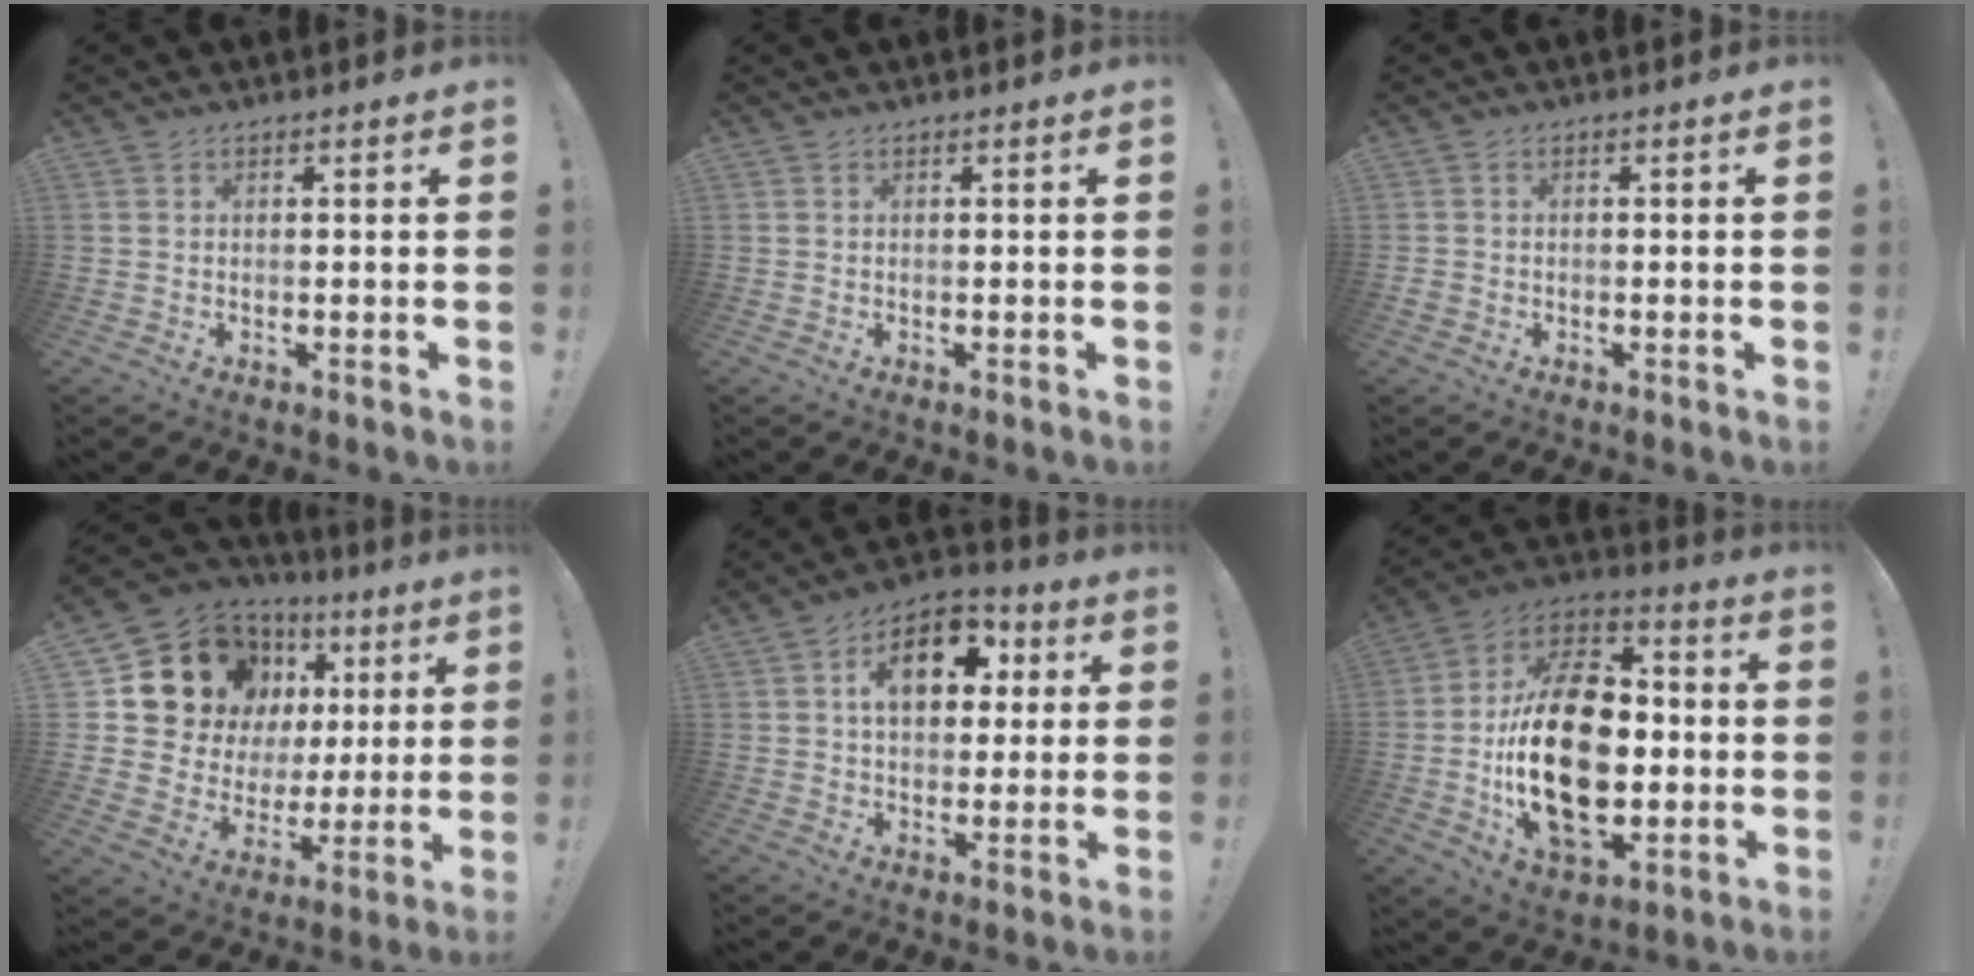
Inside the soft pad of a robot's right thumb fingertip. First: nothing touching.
{"total": 0.0}
{"total": 1.2, "force": [-0.8, 0.8, 0.5], "torque": [-0.015, 0.007, -0.012]}
{"total": 14.5, "force": [8.1, 10.6, 5.7], "torque": [-0.088, -0.060, 0.166]}
{"total": 13.3, "force": [3.5, 9.0, 9.1], "torque": [-0.133, 0.005, 0.064]}
{"total": 27.8, "force": [-3.1, 17.1, 21.7], "torque": [-0.401, 0.022, -0.040]}